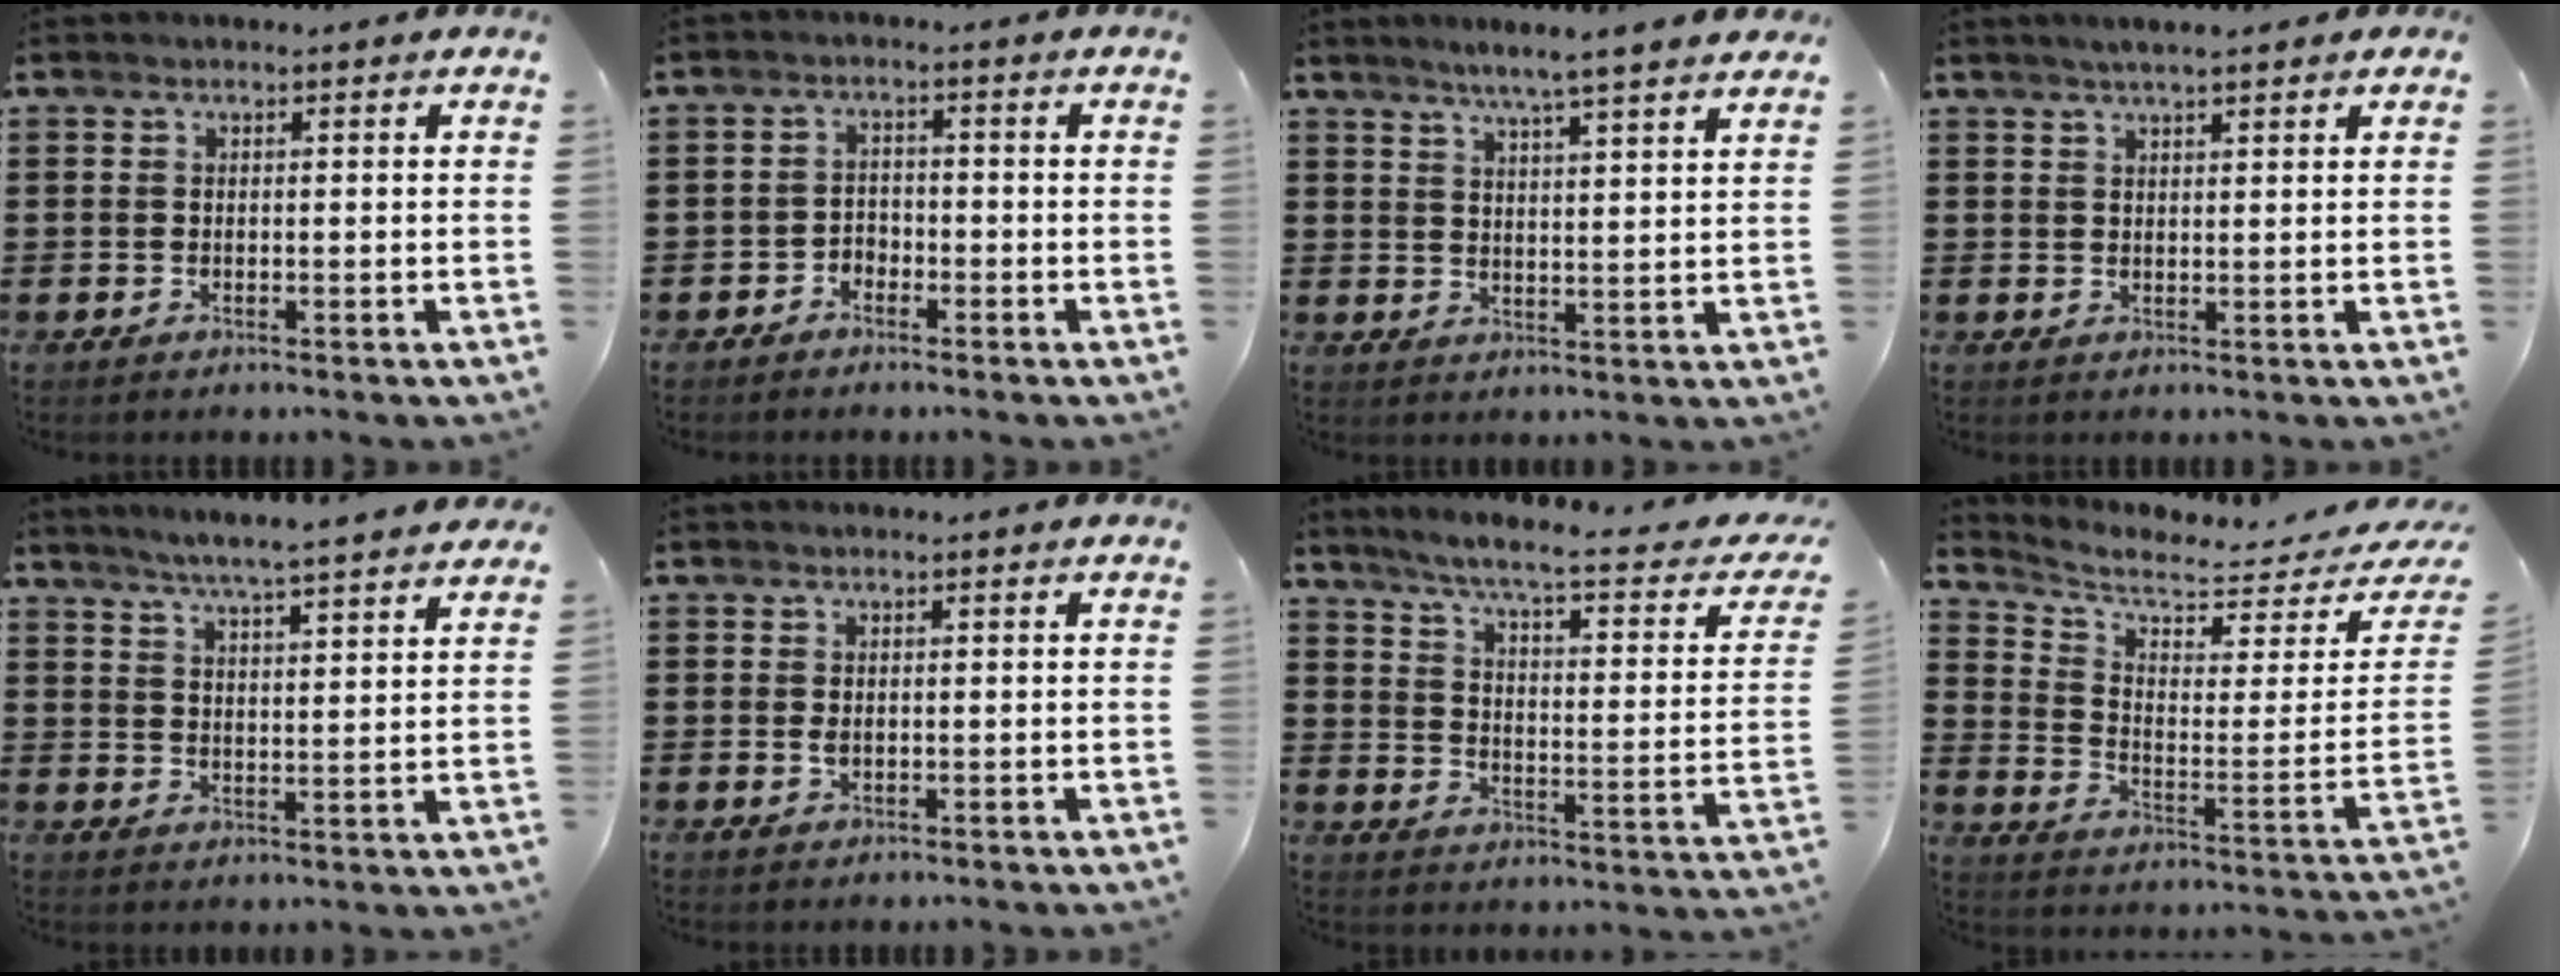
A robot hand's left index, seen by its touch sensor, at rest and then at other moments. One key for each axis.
{"total": 2.2, "fx": -2.0, "fy": 0.9, "fz": 0.1, "tx": -0.009, "ty": 0.001, "tz": -0.045}
{"total": 4.8, "fx": 4.1, "fy": -0.9, "fz": 2.2, "tx": -0.057, "ty": -0.018, "tz": 0.069}
{"total": 2.7, "fx": 2.2, "fy": 0.3, "fz": 1.6, "tx": -0.035, "ty": 0.006, "tz": 0.041}
{"total": 4.8, "fx": 4.4, "fy": -0.8, "fz": 1.5, "tx": -0.047, "ty": -0.027, "tz": 0.076}
{"total": 1.0, "fx": 0.1, "fy": 0.5, "fz": 0.9, "tx": -0.020, "ty": 0.002, "tz": 0.001}
{"total": 6.6, "fx": 4.9, "fy": -0.4, "fz": 4.3, "tx": -0.105, "ty": -0.037, "tz": 0.074}
{"total": 5.4, "fx": 4.8, "fy": 0.6, "fz": 2.5, "tx": -0.076, "ty": -0.050, "tz": 0.080}